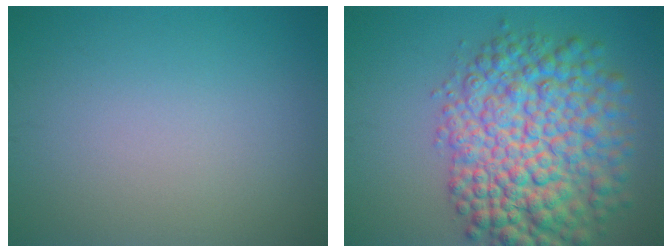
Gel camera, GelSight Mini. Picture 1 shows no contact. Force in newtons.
{"total": 11.1, "press": 11.1, "slide": 0.3}